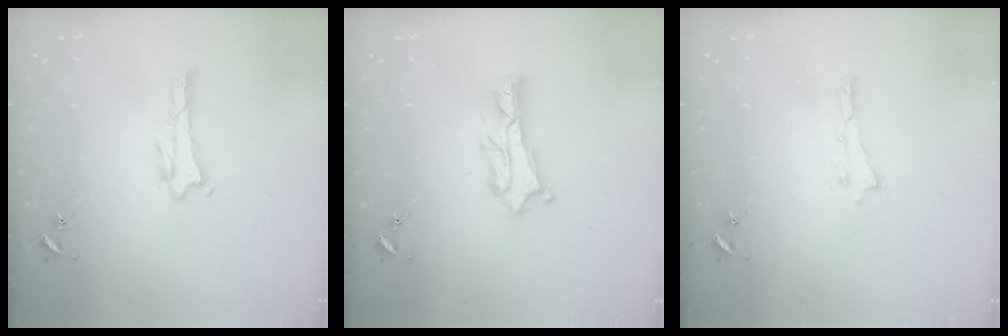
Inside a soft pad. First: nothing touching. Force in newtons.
{"total": 3.7, "press": 3.7, "slide": 0.4}
{"total": 0.0}